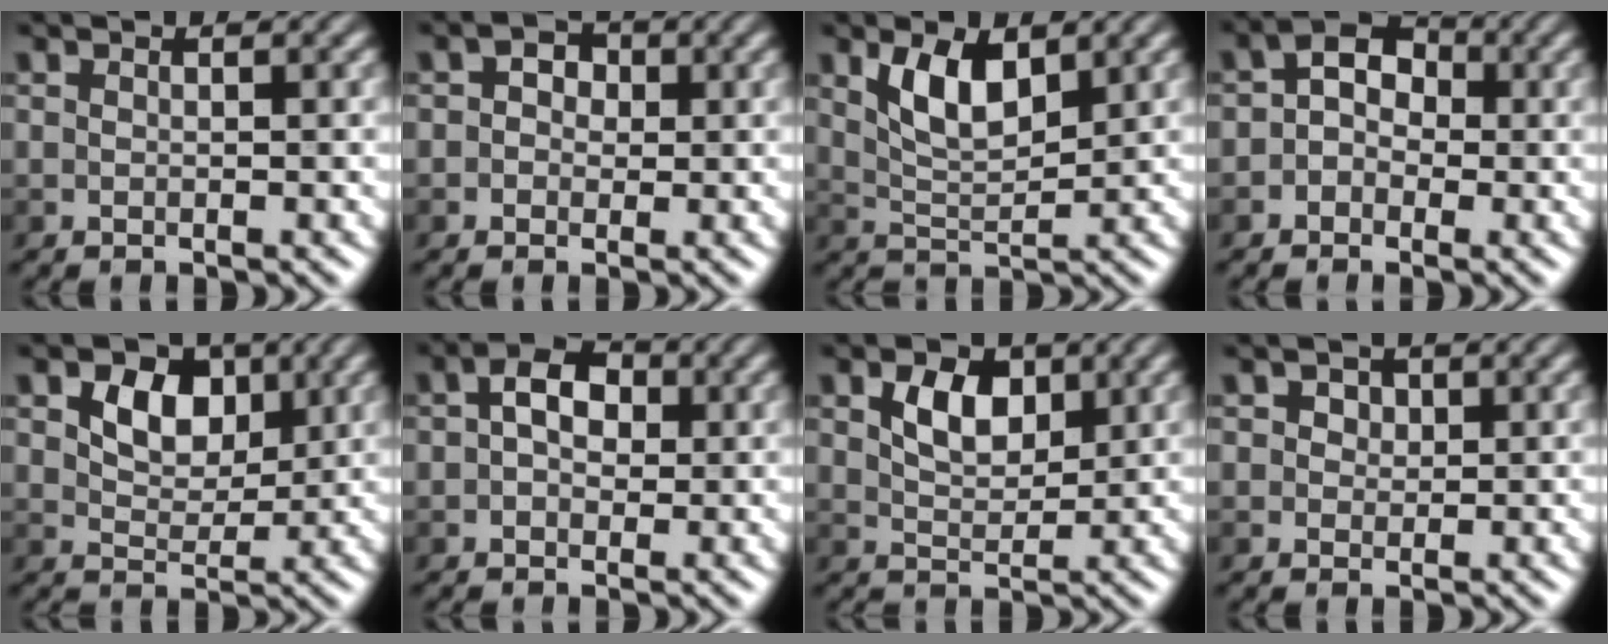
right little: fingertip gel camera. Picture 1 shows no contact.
{"total": 1.9, "force": [0.2, 1.6, 1.0], "torque": [-0.006, 0.005, -0.009]}
{"total": 3.8, "force": [1.8, 1.7, 2.9], "torque": [-0.062, -0.001, 0.037]}
{"total": 3.0, "force": [-0.4, 2.4, 1.8], "torque": [-0.024, 0.010, -0.017]}
{"total": 4.3, "force": [1.5, 3.0, 2.7], "torque": [-0.049, 0.002, 0.019]}
{"total": 3.4, "force": [0.5, 2.4, 2.4], "torque": [-0.038, 0.008, -0.002]}
{"total": 3.5, "force": [1.3, 2.2, 2.3], "torque": [-0.043, 0.004, 0.023]}
{"total": 1.3, "force": [0.6, 1.0, 0.5], "torque": [-0.006, -0.001, 0.004]}